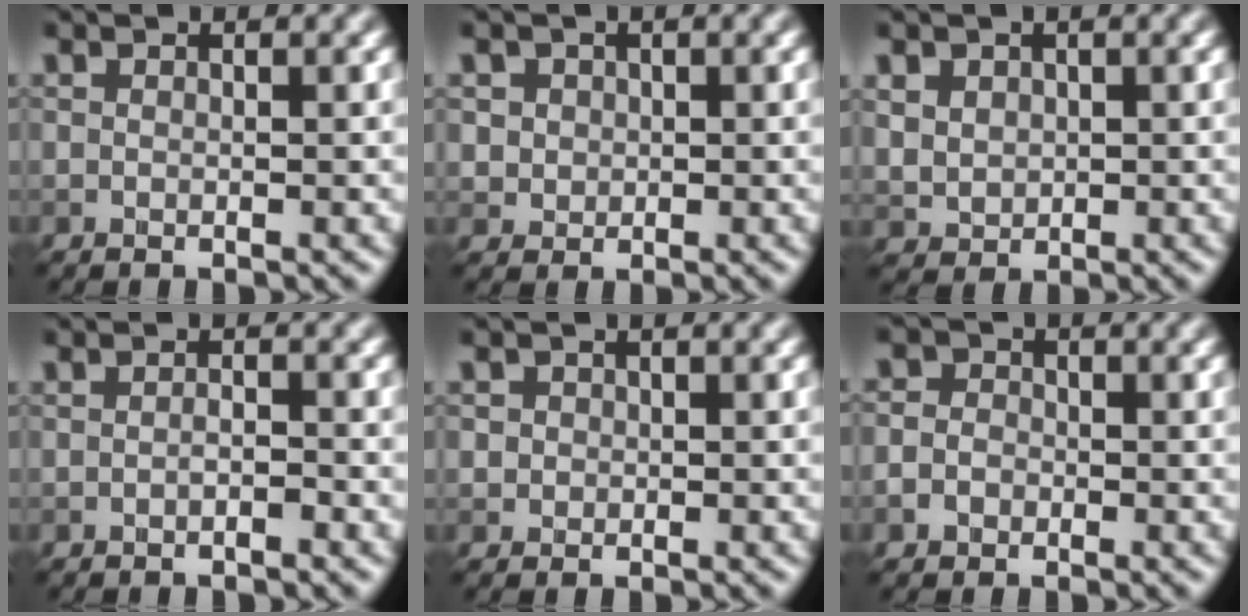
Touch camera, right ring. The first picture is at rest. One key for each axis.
{"total": 2.4, "fx": 0.9, "fy": 2.1, "fz": 0.8, "tx": -0.015, "ty": 0.004, "tz": 0.023}
{"total": 2.8, "fx": 1.0, "fy": 2.3, "fz": 1.1, "tx": -0.040, "ty": 0.001, "tz": 0.035}
{"total": 0.9, "fx": -0.5, "fy": 0.2, "fz": 0.7, "tx": -0.013, "ty": 0.001, "tz": -0.008}
{"total": 1.1, "fx": 0.2, "fy": 1.0, "fz": 0.2, "tx": 0.006, "ty": -0.002, "tz": 0.001}
{"total": 2.9, "fx": -0.5, "fy": 2.7, "fz": 1.1, "tx": -0.003, "ty": 0.014, "tz": -0.037}